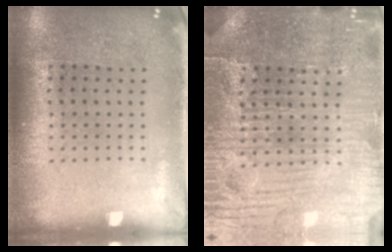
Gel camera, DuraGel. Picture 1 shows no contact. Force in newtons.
{"total": 4.9, "press": 4.7, "slide": 1.2}